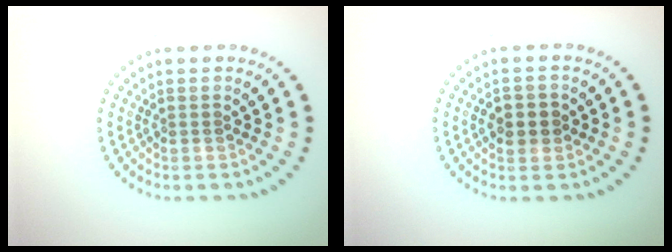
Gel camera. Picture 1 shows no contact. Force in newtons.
{"total": 2.3, "press": 2.3, "slide": 0.4}